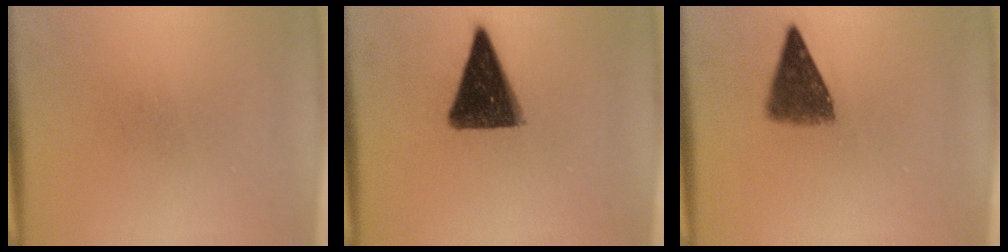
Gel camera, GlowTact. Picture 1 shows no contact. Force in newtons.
{"total": 13.0}
{"total": 7.0}